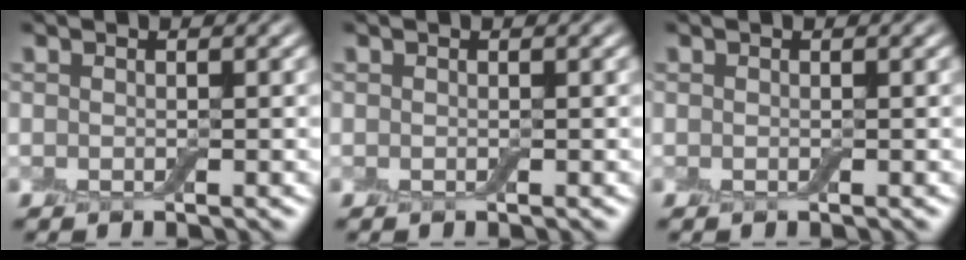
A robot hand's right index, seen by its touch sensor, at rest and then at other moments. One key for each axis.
{"total": 0.0}
{"total": 0.0}